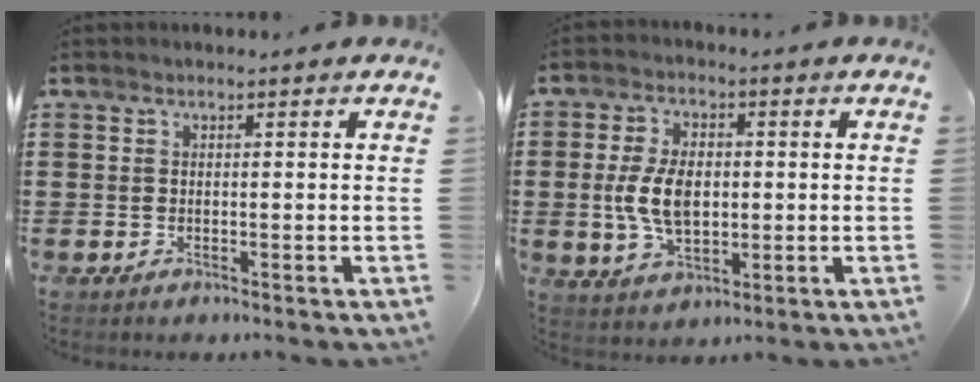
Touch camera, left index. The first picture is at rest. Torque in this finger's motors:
{"motor_torque": [0.64, 0.07, 0.68, 0.16]}